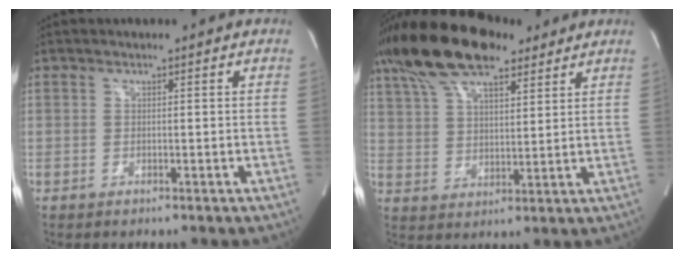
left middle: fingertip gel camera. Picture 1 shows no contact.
{"total": 16.4, "force": [11.9, 5.8, 9.6], "torque": [-0.199, 0.041, 0.216]}